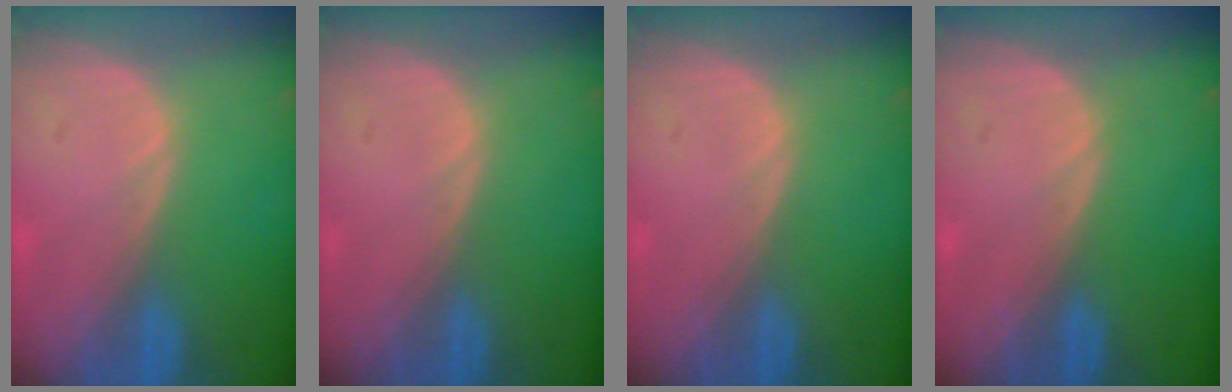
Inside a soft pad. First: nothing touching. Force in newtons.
{"total": 0.0}
{"total": 0.0}
{"total": 0.0}